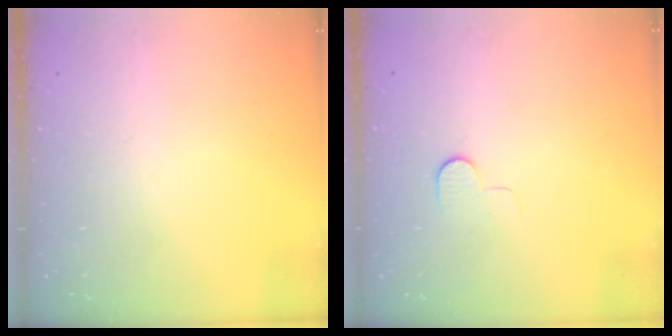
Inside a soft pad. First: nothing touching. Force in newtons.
{"total": 5.3, "press": 5.3, "slide": 0.5}